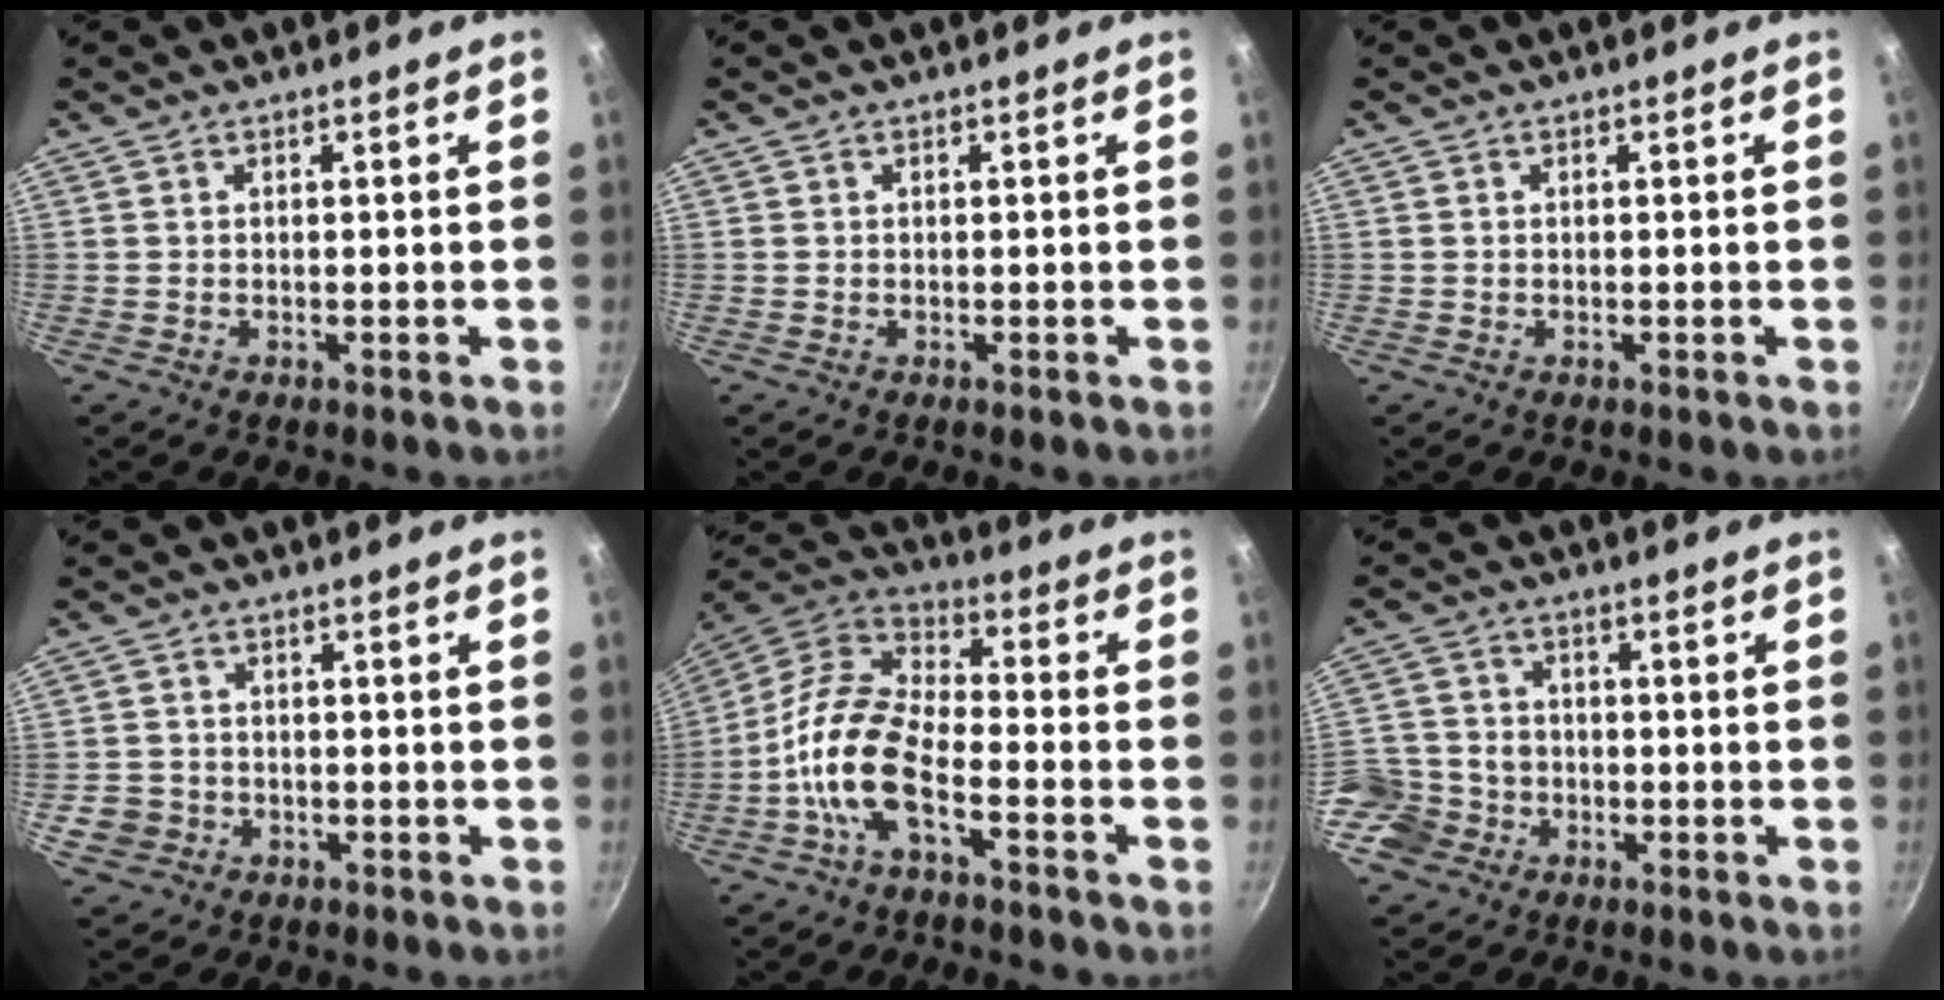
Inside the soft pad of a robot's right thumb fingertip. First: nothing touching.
{"total": 0.0}
{"total": 0.0}
{"total": 4.6, "force": [-1.4, 4.2, 1.2], "torque": [-0.010, 0.020, -0.017]}
{"total": 13.6, "force": [-5.2, 6.3, 10.8], "torque": [-0.203, 0.049, -0.117]}
{"total": 9.4, "force": [-3.8, 8.1, 3.0], "torque": [-0.033, 0.036, -0.077]}